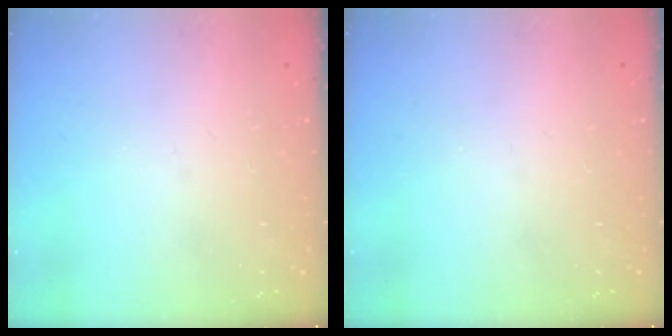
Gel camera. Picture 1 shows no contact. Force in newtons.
{"total": 0.0}